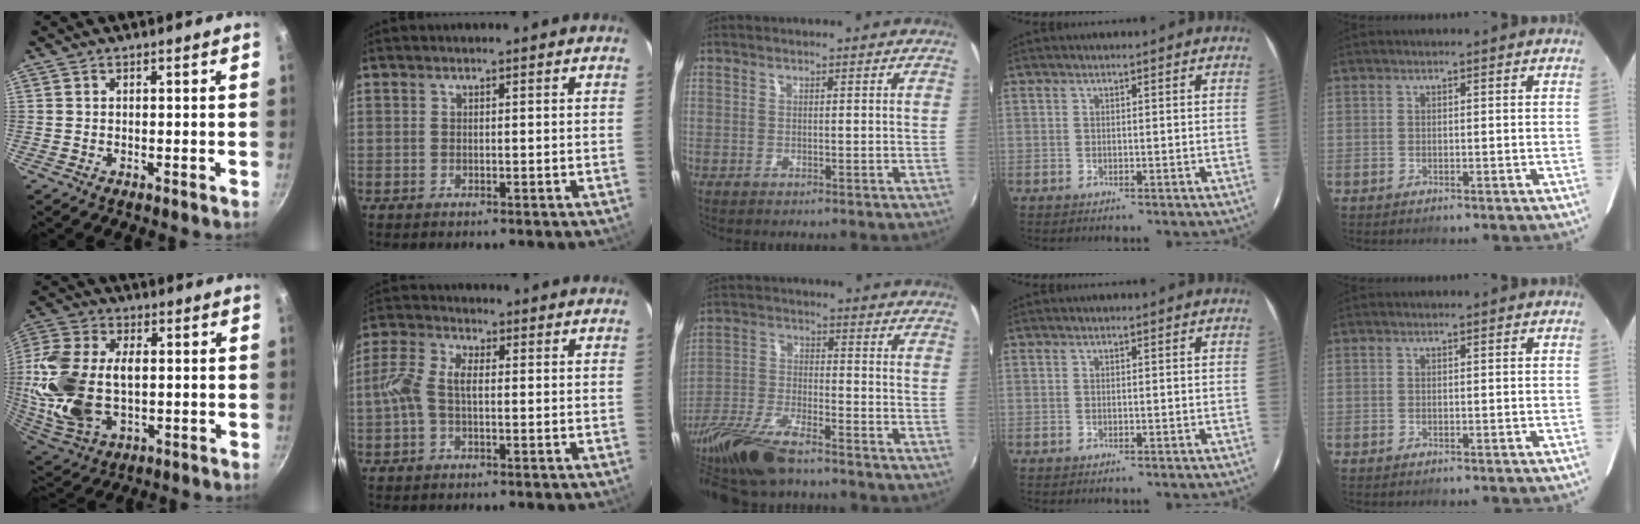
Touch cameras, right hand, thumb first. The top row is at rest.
{"thumb": {"total": 19.6, "force": [0.2, 12.3, 15.3], "torque": [-0.320, 0.007, 0.008]}, "index": {"total": 6.6, "force": [-0.2, 3.2, 5.8], "torque": [-0.131, 0.018, -0.008]}, "middle": {"total": 15.3, "force": [-12.2, 3.5, 8.5], "torque": [-0.187, -0.036, -0.231]}}